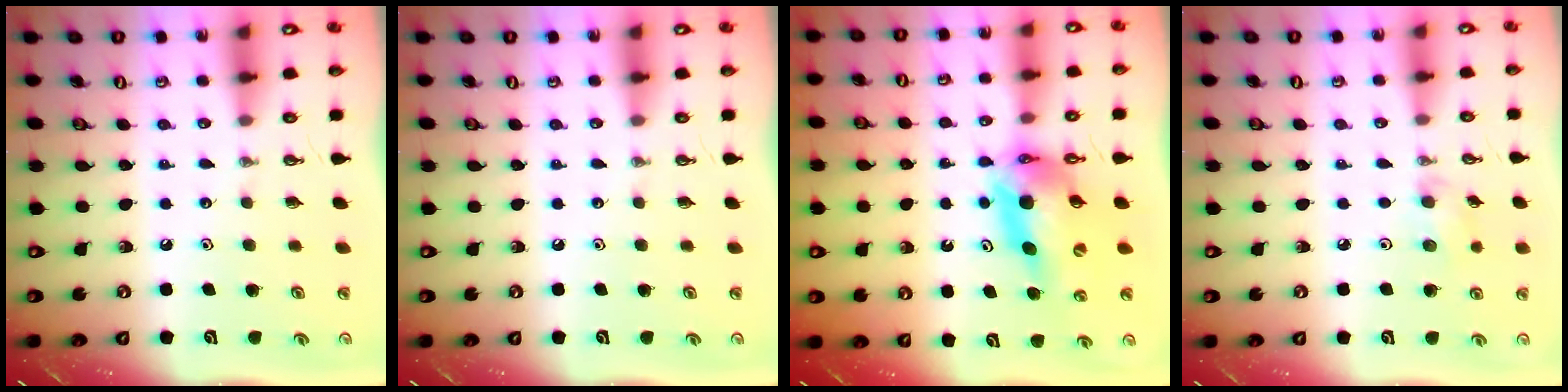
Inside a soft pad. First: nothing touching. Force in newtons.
{"total": 0.0}
{"total": 12.3, "press": 12.2, "slide": 1.0}
{"total": 5.1, "press": 4.8, "slide": 1.7}